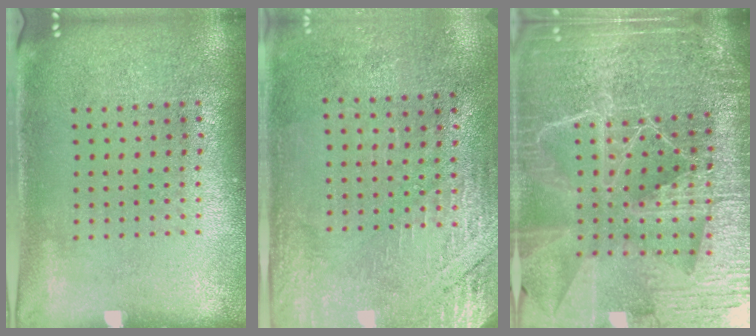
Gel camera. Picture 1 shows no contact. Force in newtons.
{"total": 2.7, "press": 2.4, "slide": 1.2}
{"total": 6.1, "press": 5.3, "slide": 3.0}